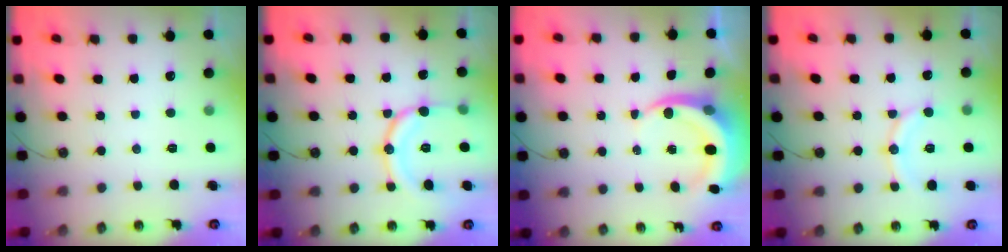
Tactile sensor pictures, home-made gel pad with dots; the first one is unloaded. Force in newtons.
{"total": 14.3, "press": 14.2, "slide": 1.0}
{"total": 6.8, "press": 6.7, "slide": 0.6}
{"total": 10.6, "press": 10.2, "slide": 2.8}